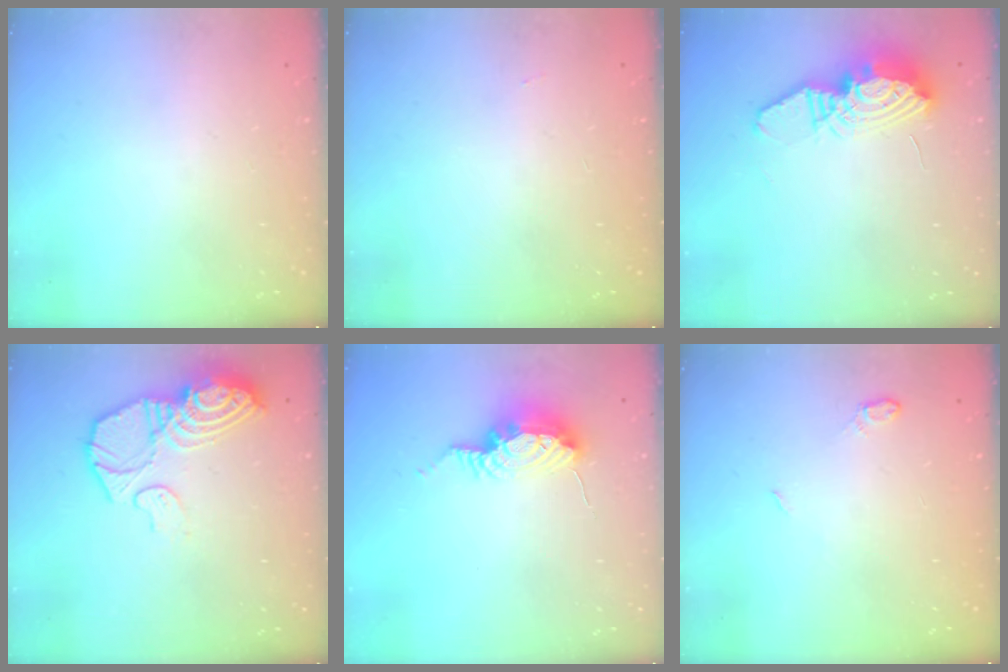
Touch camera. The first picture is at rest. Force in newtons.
{"total": 5.9, "press": 2.2, "slide": 5.5}
{"total": 13.1, "press": 13.0, "slide": 1.1}
{"total": 14.5, "press": 14.4, "slide": 1.5}
{"total": 8.9, "press": 8.6, "slide": 2.1}
{"total": 3.9, "press": 3.9, "slide": 0.6}